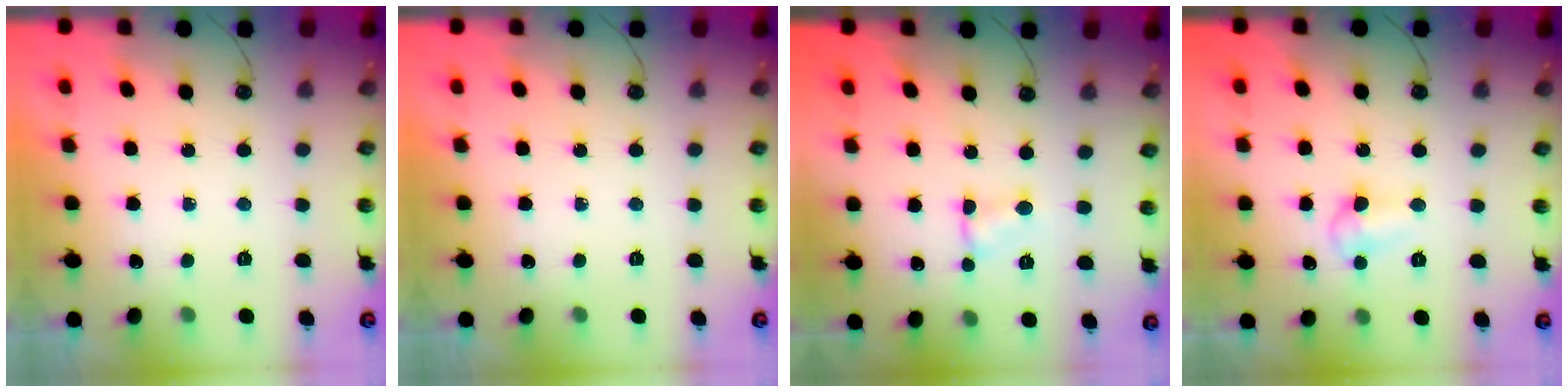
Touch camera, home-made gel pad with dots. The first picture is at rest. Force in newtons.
{"total": 0.0}
{"total": 2.5, "press": 2.5, "slide": 0.4}
{"total": 5.4, "press": 5.3, "slide": 0.9}